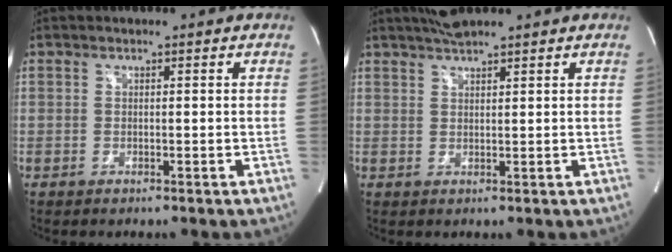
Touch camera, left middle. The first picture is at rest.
{"total": 4.0, "force": [3.5, 0.2, 2.0], "torque": [-0.039, 0.019, 0.064]}